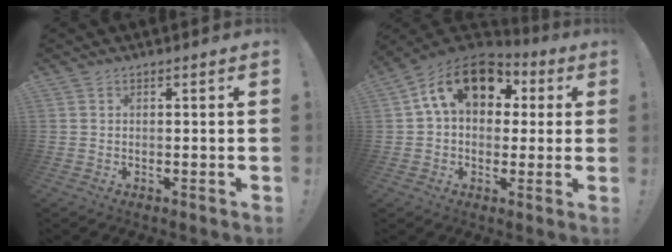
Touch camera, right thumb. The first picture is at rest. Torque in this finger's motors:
{"motor_torque": [2.43, 2.34, 1.19, -0.26, 0.12]}